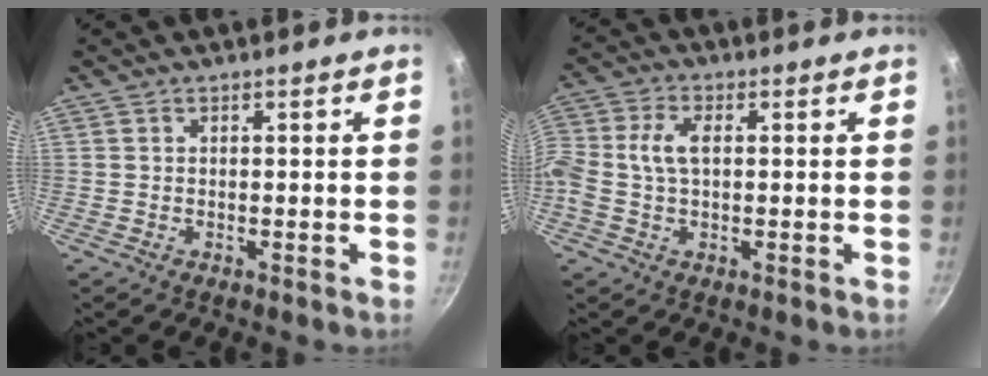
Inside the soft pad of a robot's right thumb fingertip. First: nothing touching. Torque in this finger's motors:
{"motor_torque": [0.04, 0.25, 0.04, -0.03, 0.12]}